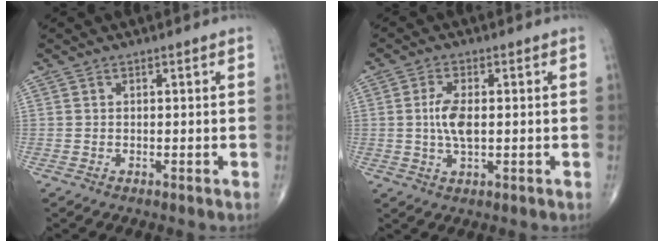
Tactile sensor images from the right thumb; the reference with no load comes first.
{"total": 5.5, "force": [0.1, 2.4, 4.9], "torque": [-0.102, -0.002, 0.000]}